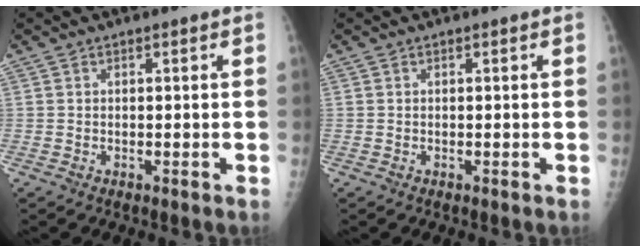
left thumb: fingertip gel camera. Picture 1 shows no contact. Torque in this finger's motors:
{"motor_torque": [0.00, 0.00, 0.00, 0.00, 0.00]}